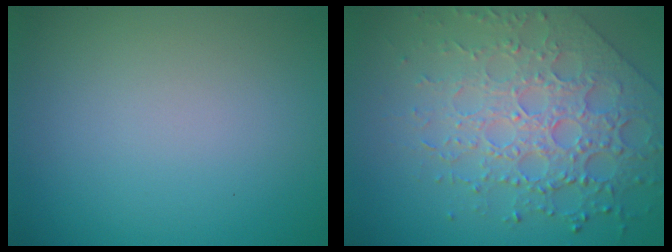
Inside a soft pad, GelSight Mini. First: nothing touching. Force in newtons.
{"total": 7.2, "press": 5.4, "slide": 4.8}